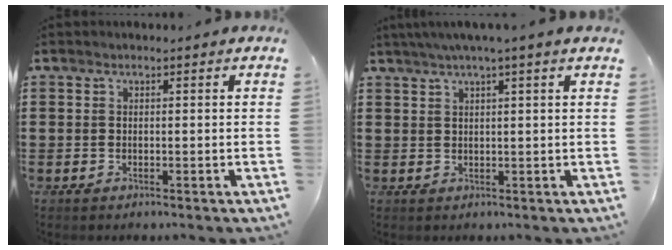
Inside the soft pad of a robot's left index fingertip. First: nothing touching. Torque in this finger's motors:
{"motor_torque": [2.14, 0.00, 0.49, 0.13]}